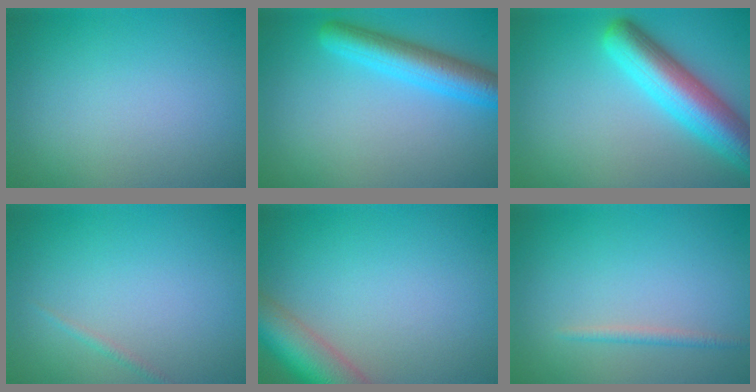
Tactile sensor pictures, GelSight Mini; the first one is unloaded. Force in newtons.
{"total": 5.0, "press": 5.0, "slide": 0.3}
{"total": 7.2, "press": 7.2, "slide": 0.4}
{"total": 0.7, "press": 0.7, "slide": 0.0}
{"total": 6.7, "press": 6.7, "slide": 0.4}
{"total": 1.1, "press": 1.1, "slide": 0.0}